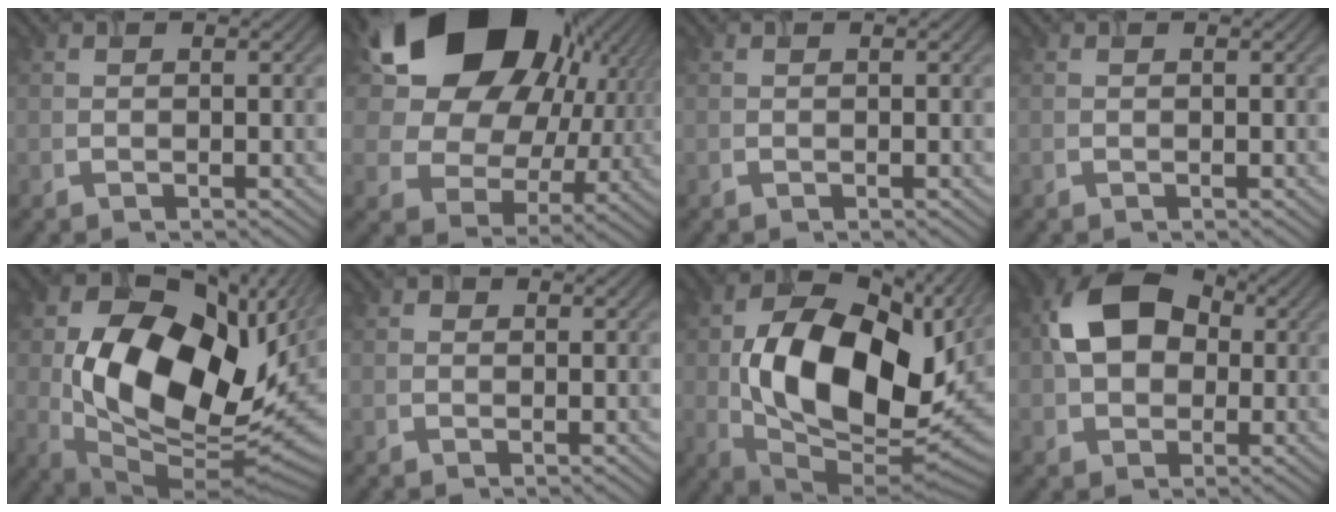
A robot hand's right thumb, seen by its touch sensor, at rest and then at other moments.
{"total": 21.0, "force": [7.9, 15.1, 12.3], "torque": [-0.246, 0.013, 0.160]}
{"total": 0.0}
{"total": 0.0}
{"total": 19.0, "force": [2.1, 12.3, 14.3], "torque": [-0.259, -0.028, 0.052]}
{"total": 0.6, "force": [0.2, 0.5, -0.1], "torque": [0.004, -0.005, 0.000]}
{"total": 17.6, "force": [0.9, 11.1, 13.6], "torque": [-0.242, -0.028, 0.021]}
{"total": 9.9, "force": [1.0, 7.4, 6.6], "torque": [-0.131, 0.017, 0.007]}